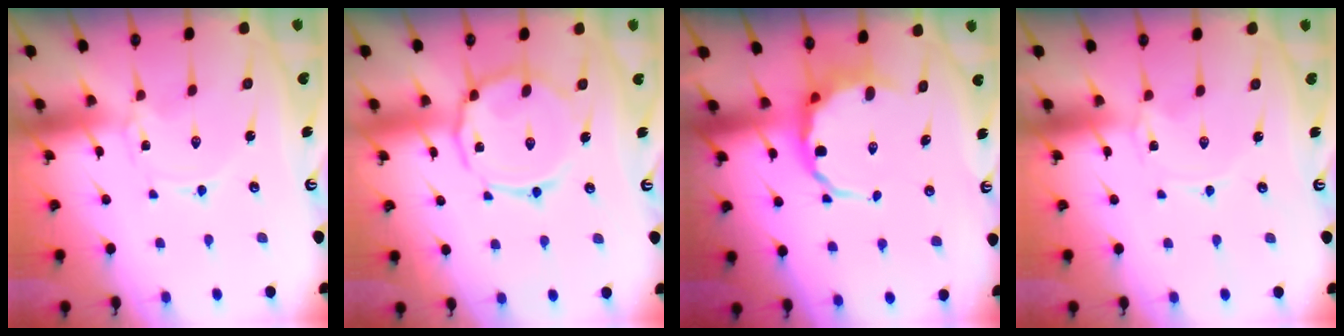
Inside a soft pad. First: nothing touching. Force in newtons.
{"total": 12.6, "press": 12.6, "slide": 1.0}
{"total": 7.2, "press": 6.9, "slide": 1.8}
{"total": 0.0}